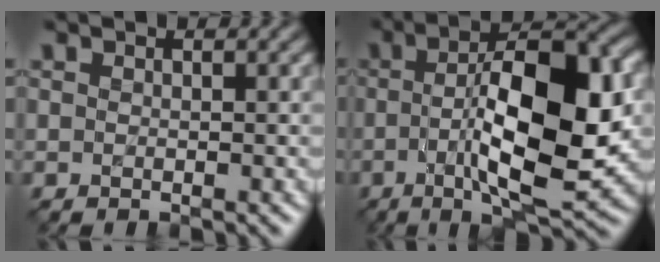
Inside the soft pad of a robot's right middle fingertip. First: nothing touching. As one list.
[{"total": 12.3, "force": [-1.0, 3.8, 11.7], "torque": [-0.180, 0.005, -0.018]}]